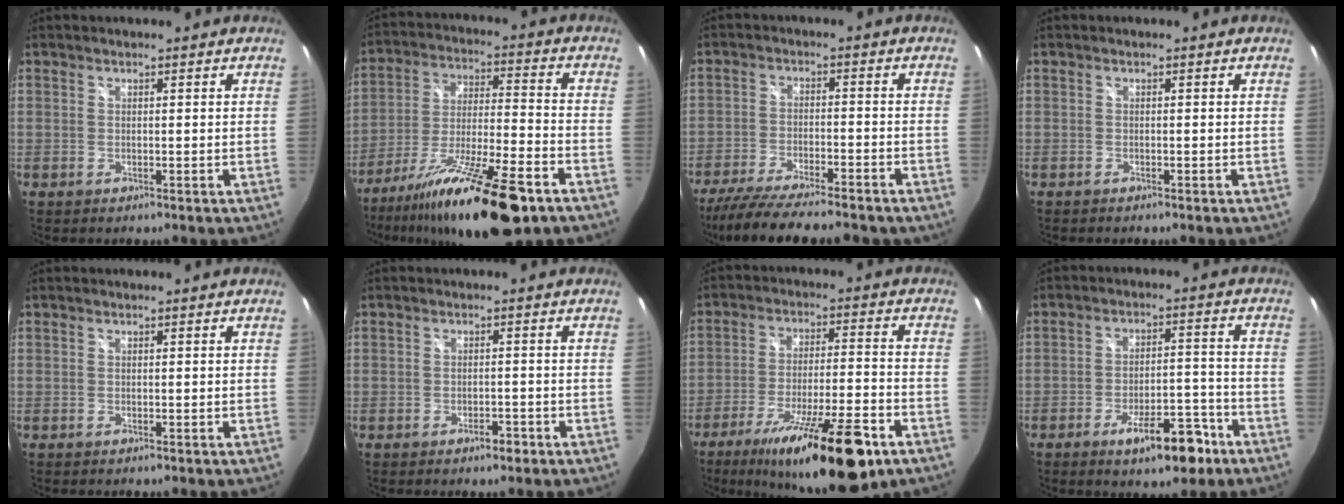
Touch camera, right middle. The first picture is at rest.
{"total": 21.7, "force": [-15.1, 3.8, 15.2], "torque": [-0.278, -0.035, -0.251]}
{"total": 17.4, "force": [-14.8, 3.1, 8.6], "torque": [-0.170, -0.035, -0.232]}
{"total": 0.6, "force": [-0.6, 0.1, 0.2], "torque": [-0.006, -0.003, -0.012]}
{"total": 0.0}
{"total": 2.0, "force": [-1.4, 0.9, 1.1], "torque": [-0.022, 0.000, -0.020]}
{"total": 20.5, "force": [-13.1, 4.1, 15.3], "torque": [-0.260, -0.026, -0.204]}
{"total": 10.0, "force": [-6.2, 3.5, 7.0], "torque": [-0.115, 0.007, -0.084]}